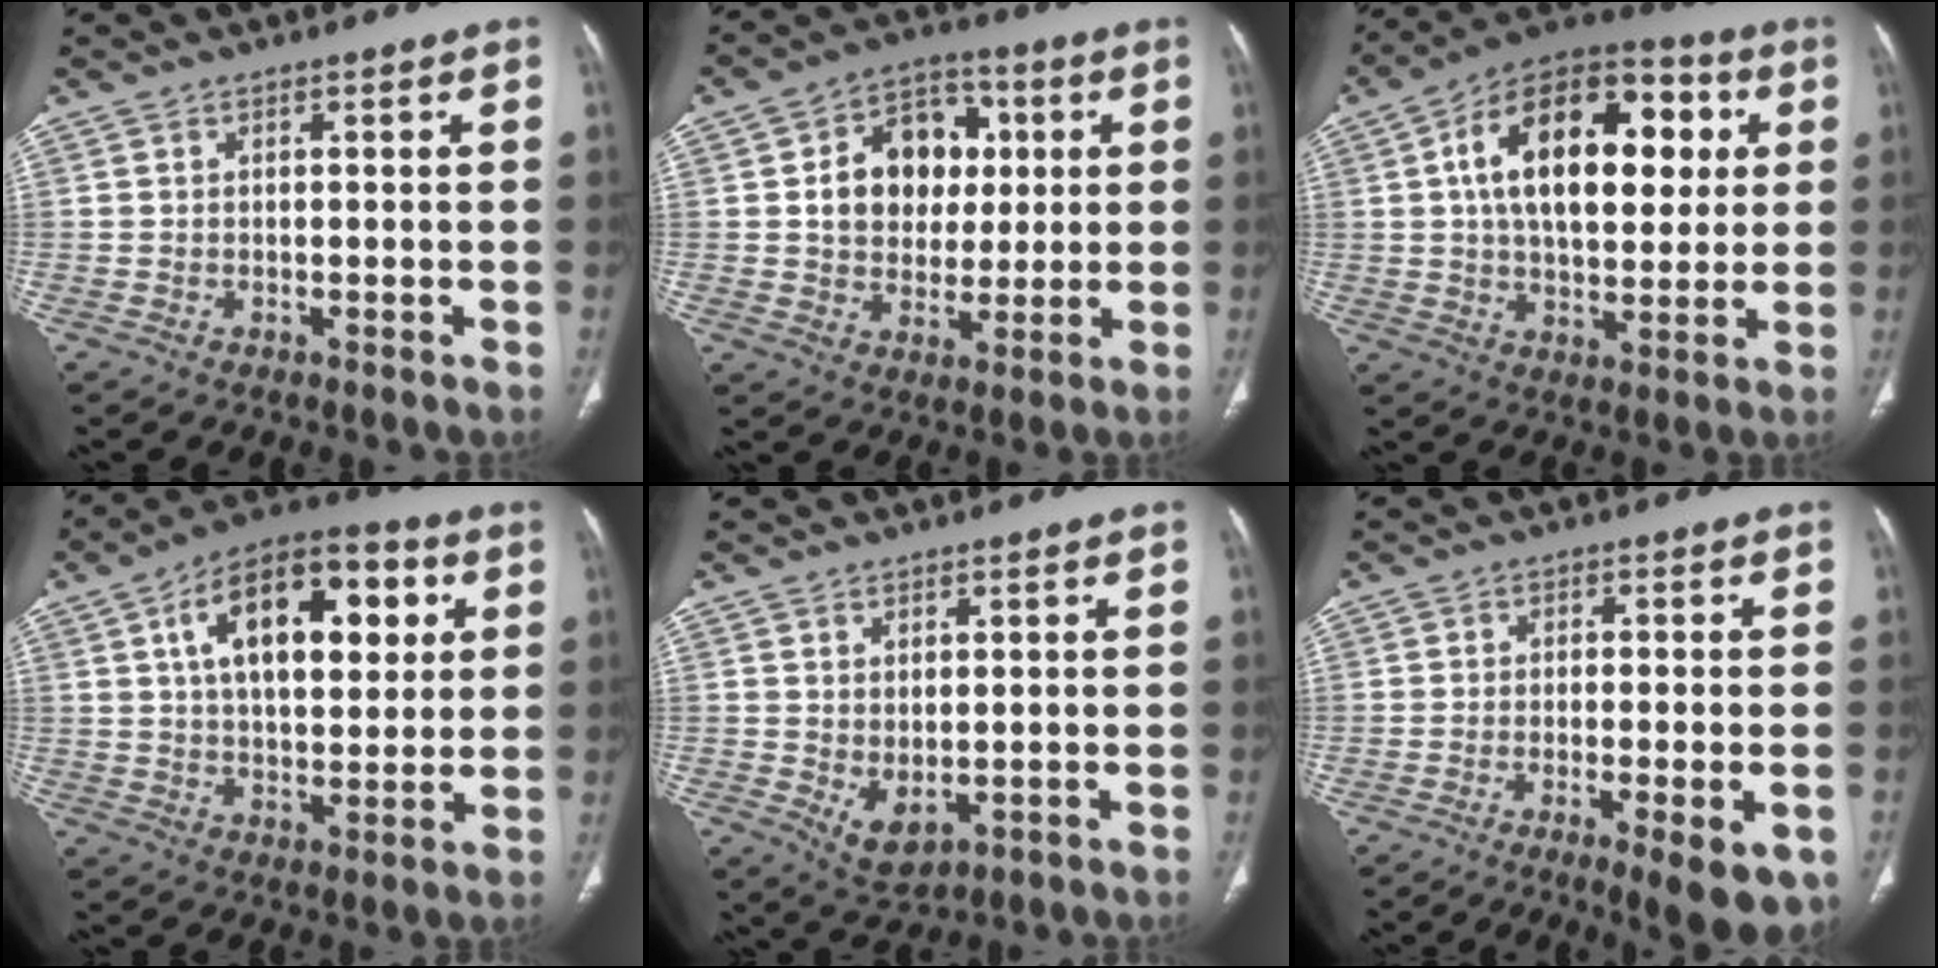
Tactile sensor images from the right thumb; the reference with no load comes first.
{"total": 14.2, "force": [2.5, 11.0, 8.7], "torque": [-0.089, 0.009, 0.041]}
{"total": 24.0, "force": [5.1, 13.8, 19.0], "torque": [-0.270, 0.015, 0.071]}
{"total": 19.4, "force": [6.0, 10.1, 15.5], "torque": [-0.207, 0.006, 0.088]}
{"total": 5.0, "force": [-0.5, 2.8, 4.1], "torque": [-0.065, -0.007, 0.012]}
{"total": 9.9, "force": [-4.7, 2.4, 8.4], "torque": [-0.108, -0.007, -0.065]}